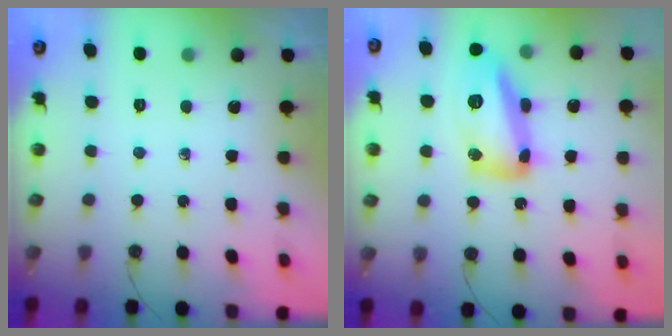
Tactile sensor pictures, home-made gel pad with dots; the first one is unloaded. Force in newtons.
{"total": 17.1, "press": 17.1, "slide": 0.9}